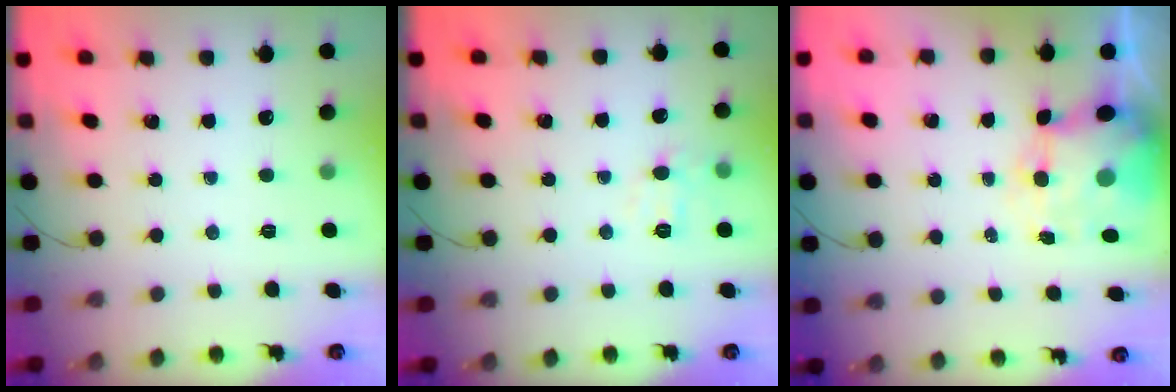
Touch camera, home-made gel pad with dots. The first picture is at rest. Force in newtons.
{"total": 7.2, "press": 7.0, "slide": 1.6}
{"total": 8.0, "press": 7.8, "slide": 2.0}